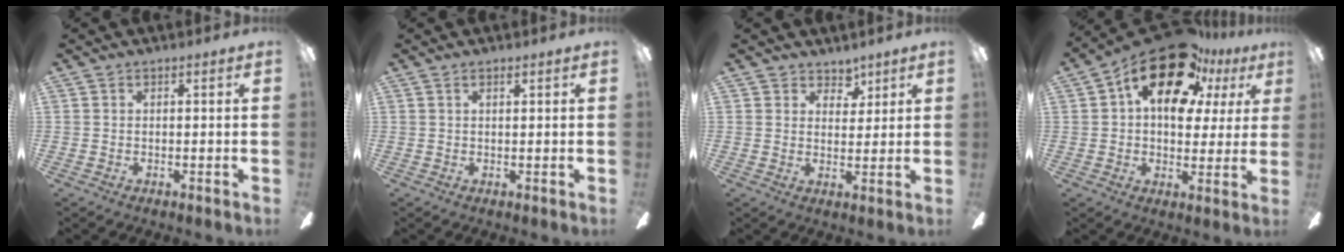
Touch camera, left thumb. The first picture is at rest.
{"total": 0.7, "force": [0.6, 0.2, 0.0], "torque": [-0.002, 0.001, 0.012]}
{"total": 4.9, "force": [3.8, 3.1, 0.1], "torque": [0.004, -0.023, 0.069]}
{"total": 18.9, "force": [11.5, 9.5, 11.7], "torque": [-0.197, -0.060, 0.198]}